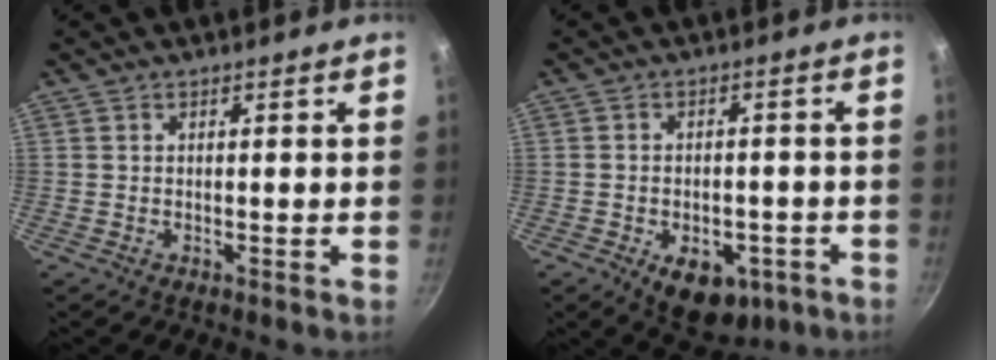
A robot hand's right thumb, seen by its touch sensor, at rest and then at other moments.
{"total": 11.0, "force": [-4.6, 6.8, 7.2], "torque": [-0.063, 0.013, -0.049]}